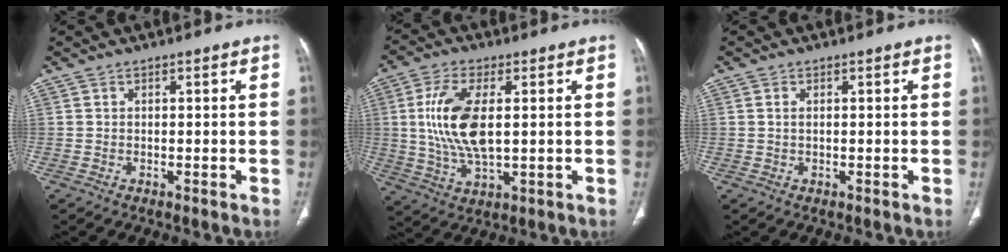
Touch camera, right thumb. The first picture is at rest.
{"total": 12.6, "force": [1.6, 5.7, 11.1], "torque": [-0.232, -0.008, 0.036]}
{"total": 0.9, "force": [0.3, 0.4, 0.7], "torque": [-0.019, 0.005, 0.008]}